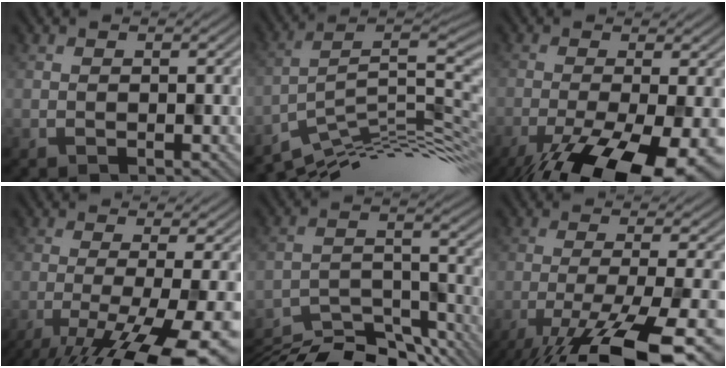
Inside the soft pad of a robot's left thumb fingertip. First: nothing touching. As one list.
[{"total": 11.3, "force": [-6.4, 2.4, 9.0], "torque": [-0.143, 0.004, -0.112]}, {"total": 13.9, "force": [-7.7, 3.7, 10.9], "torque": [-0.195, -0.027, -0.107]}, {"total": 13.7, "force": [-7.4, 3.0, 11.1], "torque": [-0.178, -0.019, -0.103]}, {"total": 12.5, "force": [-11.3, 3.1, 4.2], "torque": [-0.074, -0.009, -0.168]}, {"total": 14.6, "force": [-8.8, 3.0, 11.2], "torque": [-0.184, -0.014, -0.138]}]